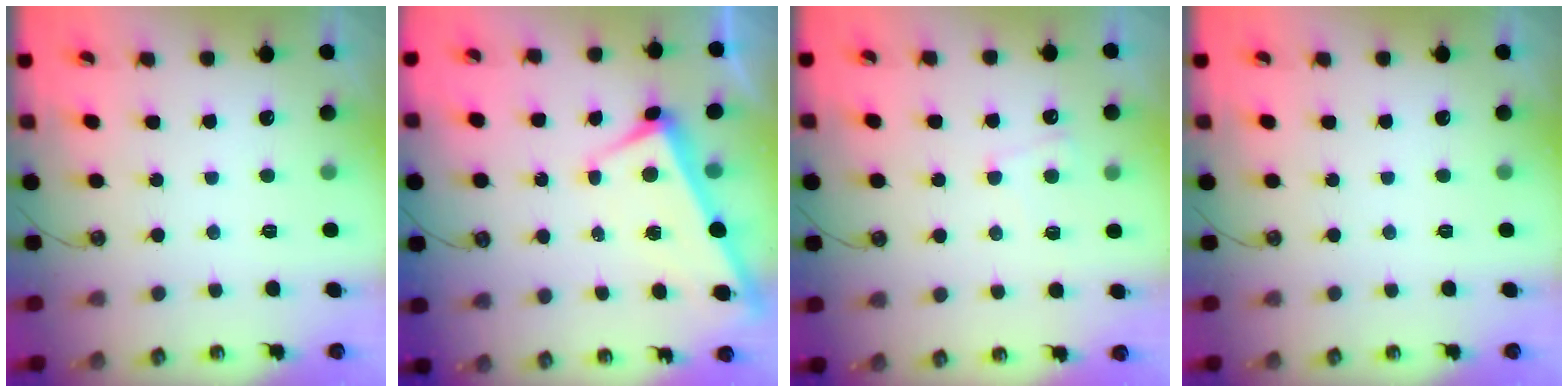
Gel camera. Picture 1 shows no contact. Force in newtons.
{"total": 1.0, "press": 0.8, "slide": 0.5}
{"total": 3.2, "press": 3.1, "slide": 0.4}
{"total": 0.0}